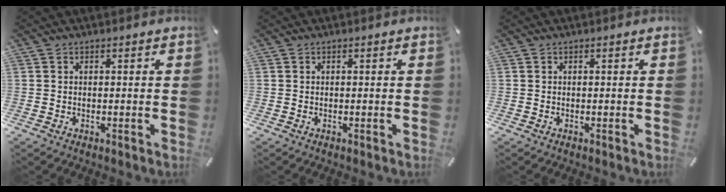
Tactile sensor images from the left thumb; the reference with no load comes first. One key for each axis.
{"total": 0.0}
{"total": 0.0}